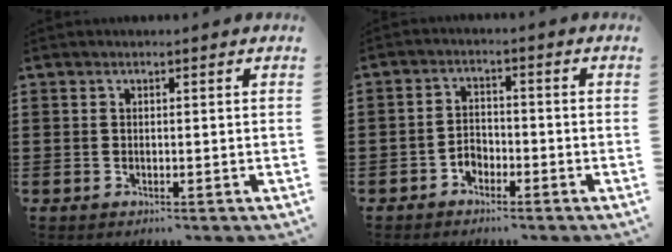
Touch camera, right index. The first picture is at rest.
{"total": 2.4, "force": [-1.8, 1.4, 0.7], "torque": [-0.020, 0.005, -0.040]}